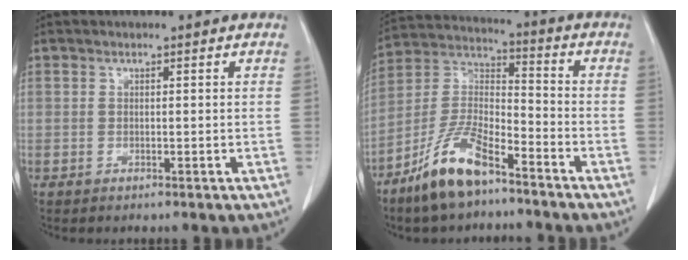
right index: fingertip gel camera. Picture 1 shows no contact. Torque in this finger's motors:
{"motor_torque": [1.09, -1.03, 0.55, 0.15]}